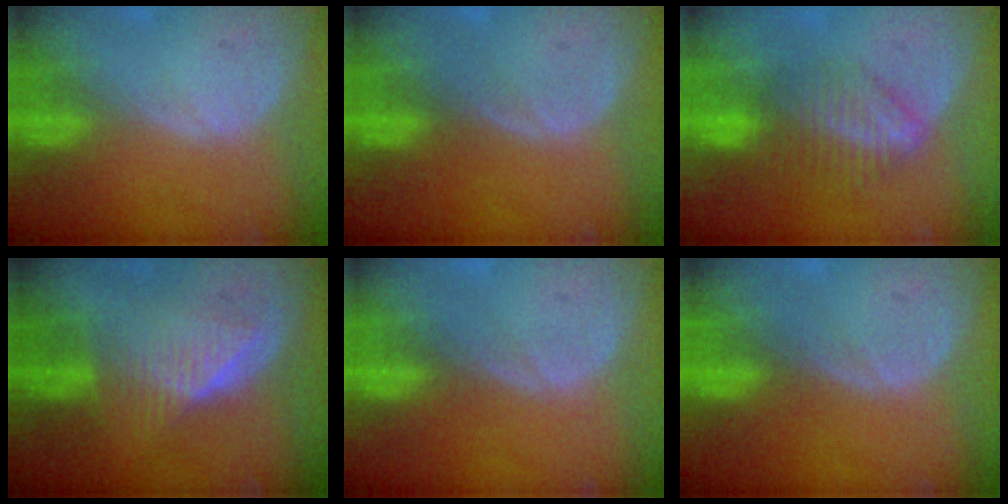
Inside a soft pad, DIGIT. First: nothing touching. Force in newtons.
{"total": 0.0}
{"total": 6.9, "press": 5.9, "slide": 3.6}
{"total": 6.5, "press": 6.4, "slide": 1.1}
{"total": 0.0}
{"total": 0.0}